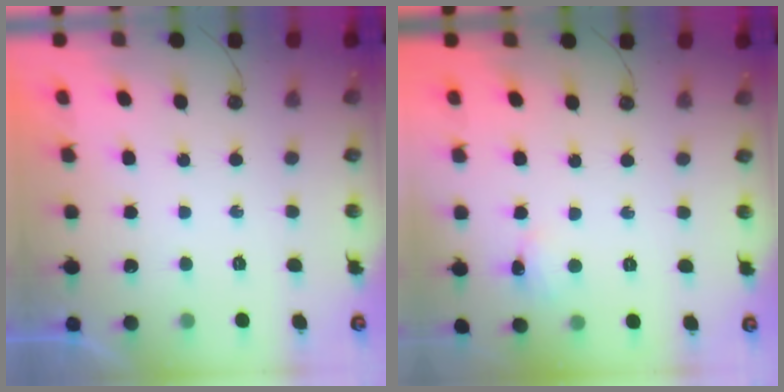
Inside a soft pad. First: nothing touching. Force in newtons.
{"total": 2.9, "press": 2.8, "slide": 0.6}